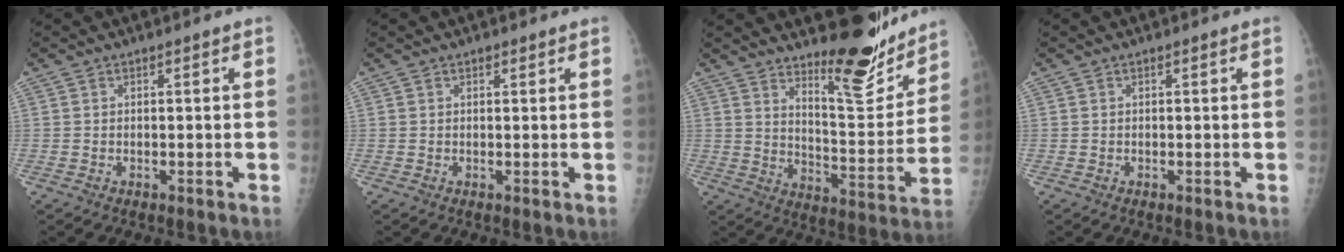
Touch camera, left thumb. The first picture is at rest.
{"total": 0.6, "force": [0.5, 0.3, 0.2], "torque": [-0.002, -0.003, 0.005]}
{"total": 15.3, "force": [12.4, 3.8, 8.1], "torque": [-0.077, -0.109, 0.195]}
{"total": 0.0}